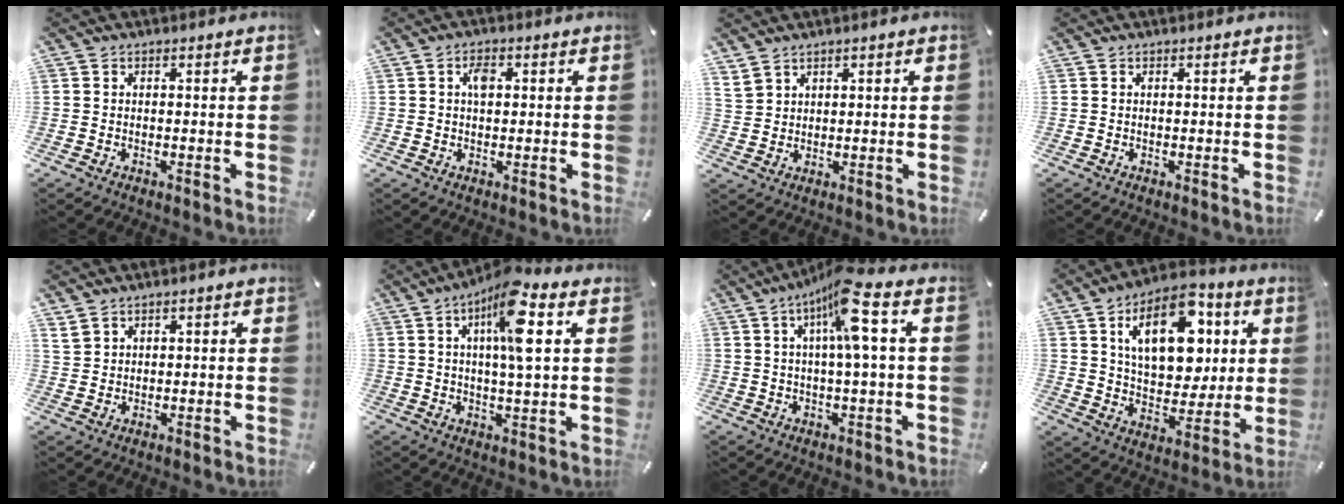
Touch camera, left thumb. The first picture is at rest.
{"total": 2.9, "force": [0.6, 1.7, 2.3], "torque": [-0.042, 0.005, 0.007]}
{"total": 3.4, "force": [2.1, 2.6, 0.5], "torque": [-0.017, -0.001, 0.042]}
{"total": 0.0}
{"total": 2.7, "force": [1.7, 2.0, 0.5], "torque": [-0.014, 0.000, 0.034]}
{"total": 12.5, "force": [4.2, 3.2, 11.3], "torque": [-0.200, -0.003, 0.065]}
{"total": 11.6, "force": [3.7, 1.5, 10.9], "torque": [-0.191, -0.007, 0.060]}
{"total": 19.0, "force": [6.9, 11.6, 13.4], "torque": [-0.216, -0.009, 0.118]}